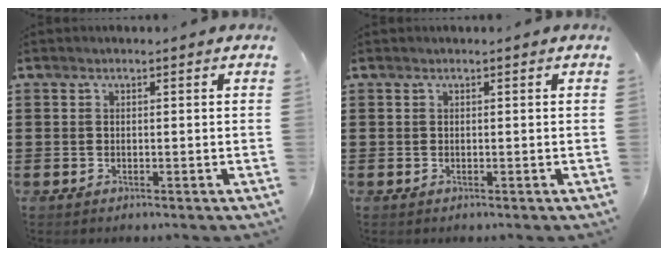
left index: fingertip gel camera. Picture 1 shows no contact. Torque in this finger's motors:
{"motor_torque": [0.00, 0.00, 0.01, -0.01]}